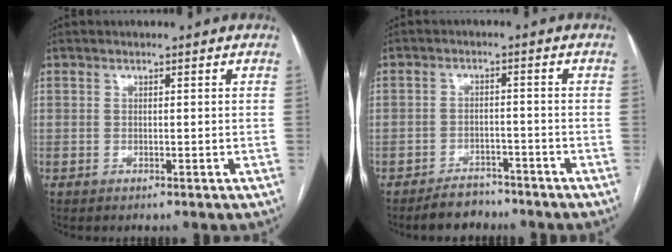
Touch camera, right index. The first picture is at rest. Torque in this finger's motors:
{"motor_torque": [-0.62, -0.32, -0.22, -0.11]}